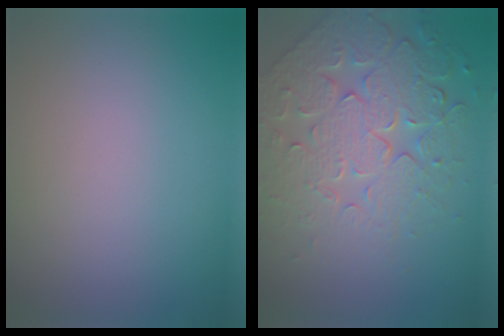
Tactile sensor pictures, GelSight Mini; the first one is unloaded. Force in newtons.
{"total": 7.8, "press": 5.7, "slide": 5.4}